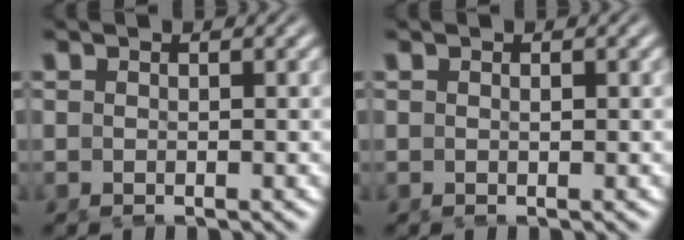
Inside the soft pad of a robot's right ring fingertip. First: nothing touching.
{"total": 0.0}